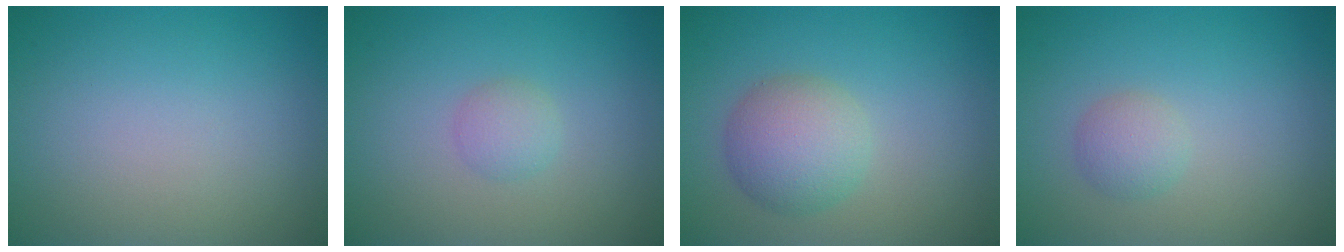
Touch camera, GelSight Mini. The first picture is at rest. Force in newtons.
{"total": 1.4, "press": 1.4, "slide": 0.0}
{"total": 4.3, "press": 4.3, "slide": 0.0}
{"total": 1.7, "press": 1.7, "slide": 0.1}